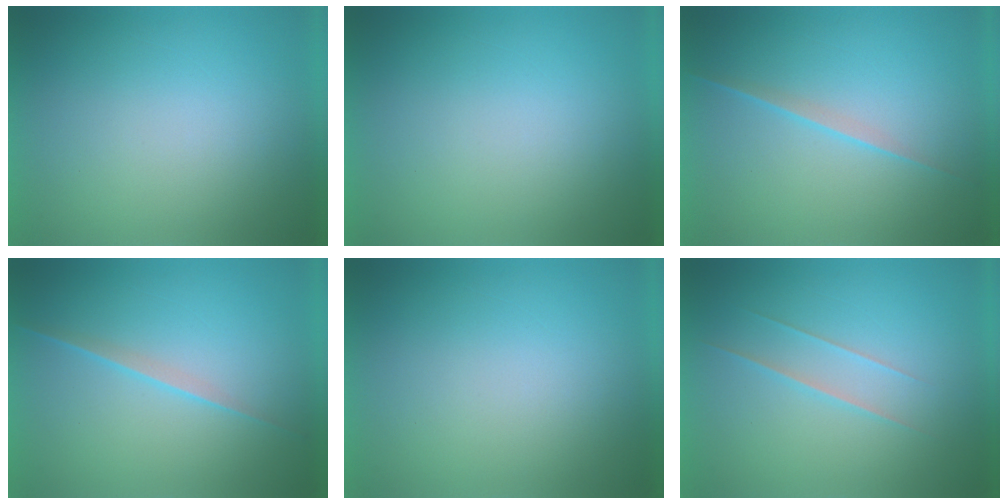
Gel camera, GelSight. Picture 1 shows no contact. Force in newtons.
{"total": 0.0}
{"total": 2.2}
{"total": 2.1}
{"total": 1.3}
{"total": 1.6}